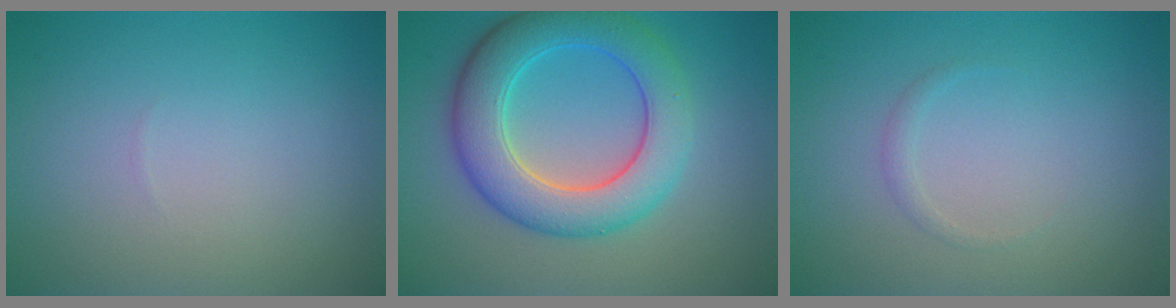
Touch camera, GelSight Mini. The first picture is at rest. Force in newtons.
{"total": 7.5, "press": 7.5, "slide": 0.1}
{"total": 0.8, "press": 0.8, "slide": 0.0}